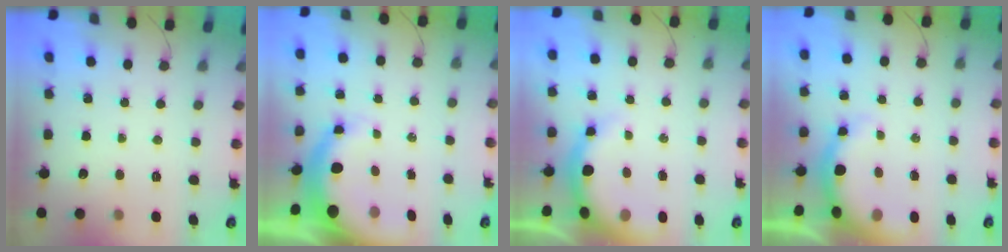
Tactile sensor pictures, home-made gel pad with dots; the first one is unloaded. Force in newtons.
{"total": 6.7, "press": 6.5, "slide": 1.7}
{"total": 7.7, "press": 7.5, "slide": 1.6}
{"total": 7.0, "press": 6.9, "slide": 1.1}